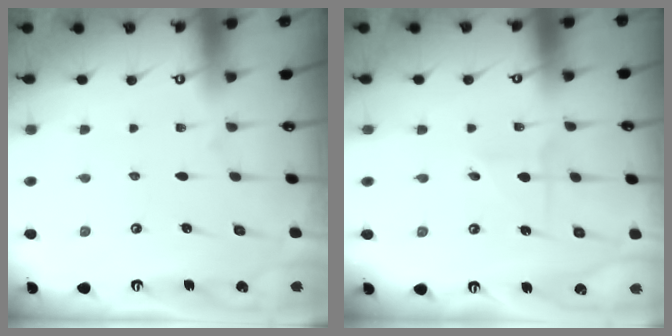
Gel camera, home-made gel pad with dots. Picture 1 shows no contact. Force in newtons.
{"total": 2.6, "press": 2.6, "slide": 0.2}